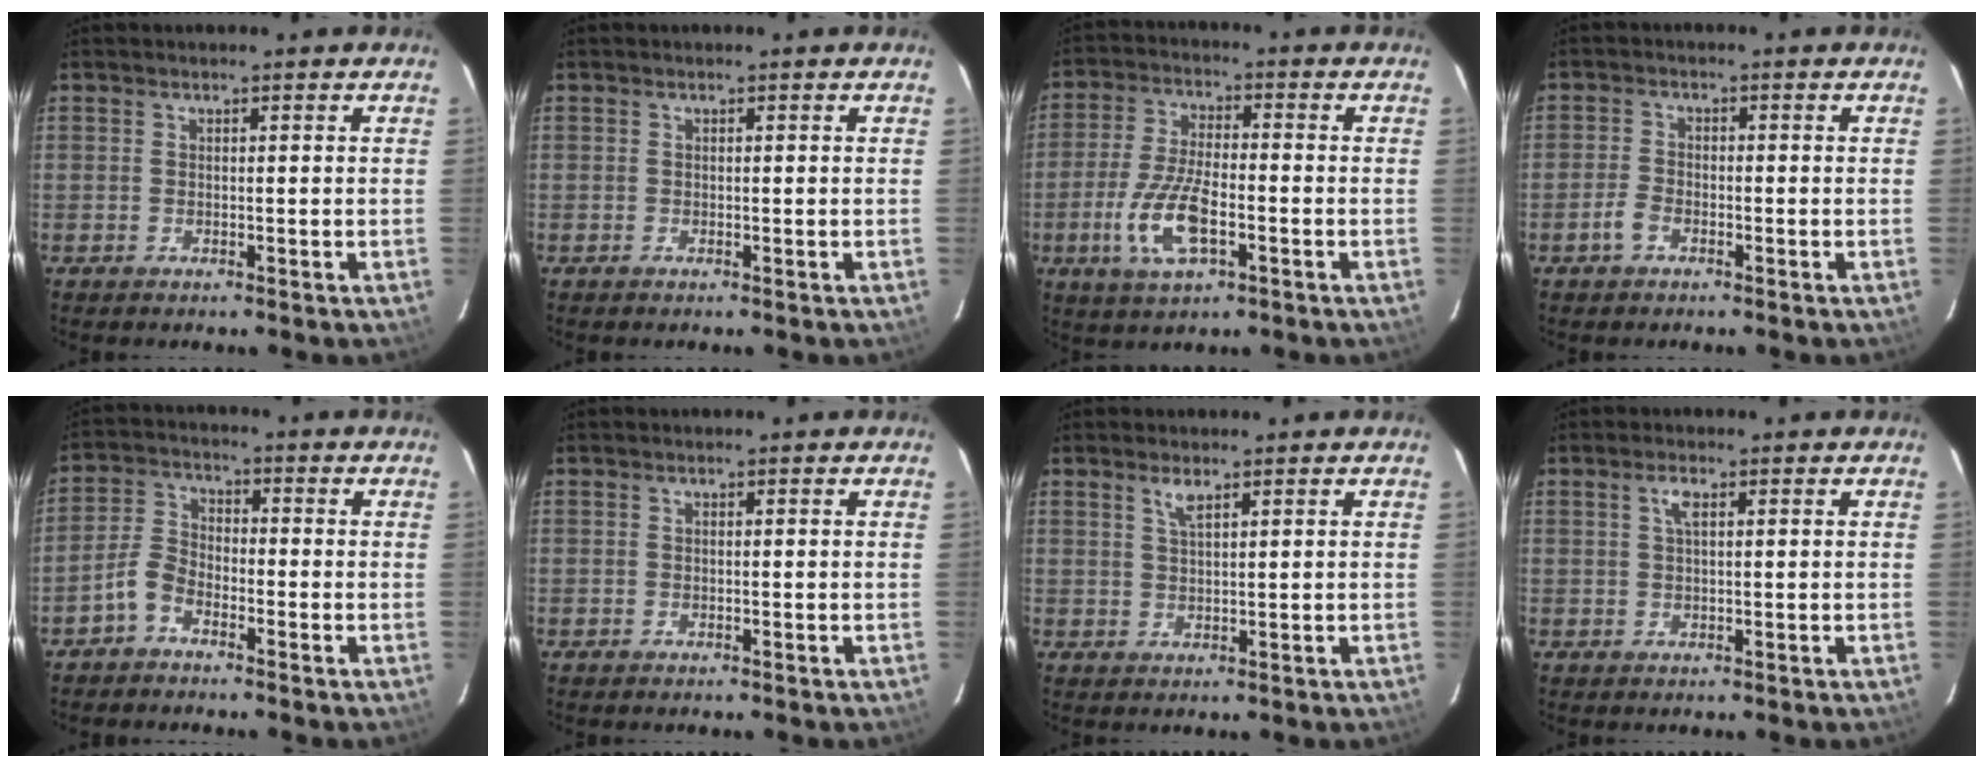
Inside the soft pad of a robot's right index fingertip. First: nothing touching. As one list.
[{"total": 0.0}, {"total": 11.0, "force": [-3.9, 4.1, 9.5], "torque": [-0.203, -0.007, -0.073]}, {"total": 2.9, "force": [-1.8, 1.5, 1.7], "torque": [-0.047, 0.005, -0.037]}, {"total": 4.7, "force": [-3.1, 2.4, 2.5], "torque": [-0.059, 0.016, -0.068]}, {"total": 0.0}, {"total": 2.3, "force": [1.5, 0.5, 1.6], "torque": [-0.032, 0.002, 0.028]}, {"total": 2.0, "force": [0.8, 0.7, 1.8], "torque": [-0.036, 0.006, 0.014]}]